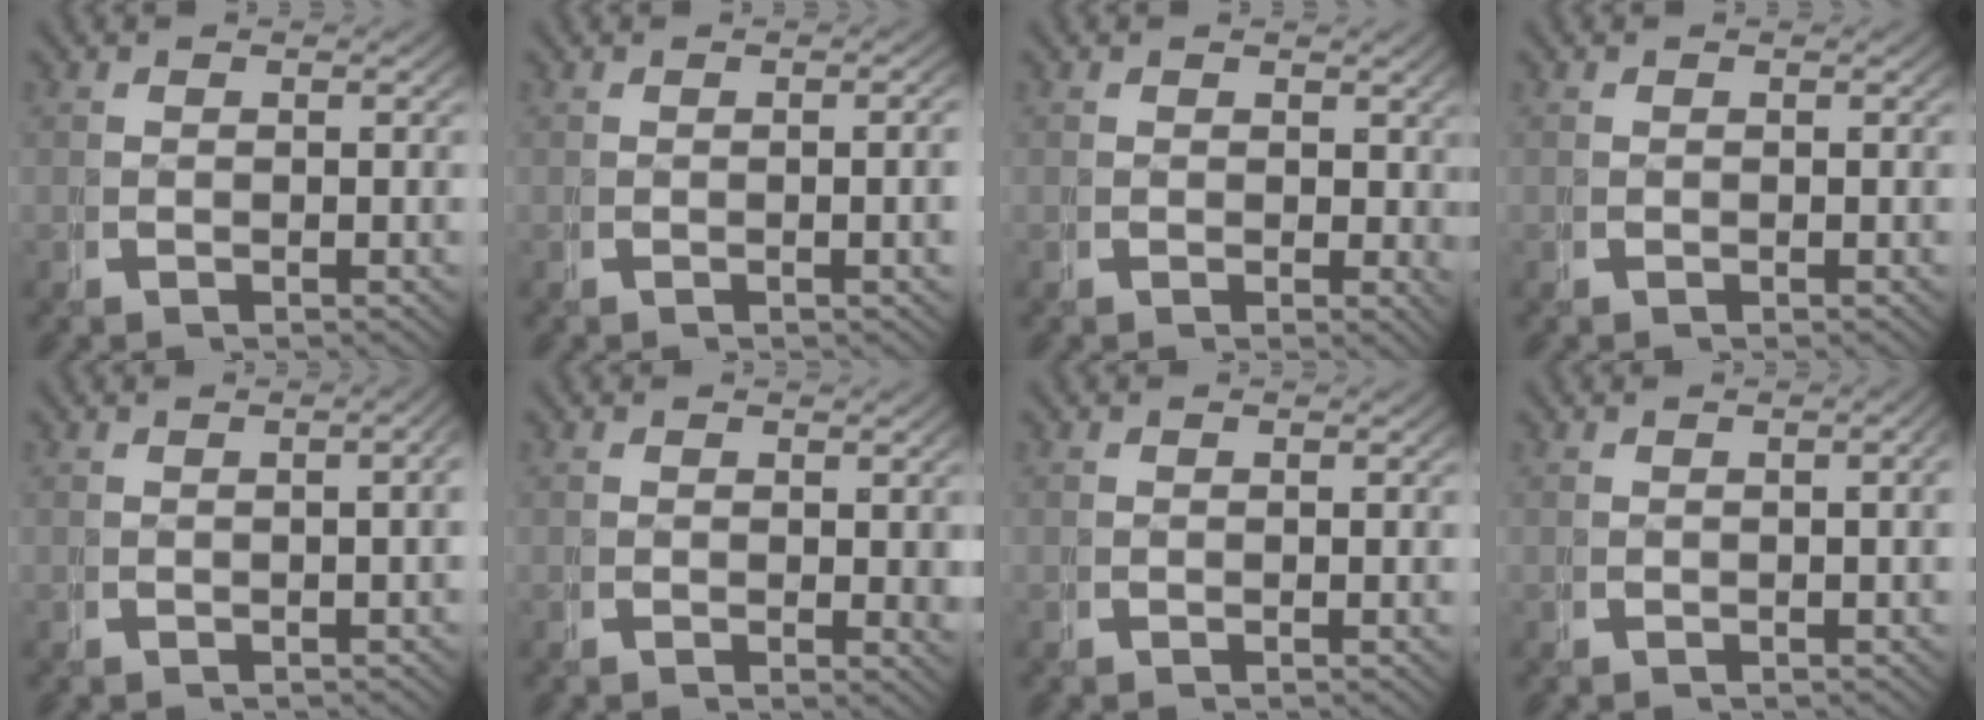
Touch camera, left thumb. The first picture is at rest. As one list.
[{"total": 1.8, "force": [-0.1, 0.3, 1.8], "torque": [-0.024, 0.003, -0.002]}, {"total": 1.6, "force": [0.7, 1.0, 1.0], "torque": [0.000, -0.006, 0.010]}, {"total": 0.0}, {"total": 2.0, "force": [-0.4, 0.5, 1.9], "torque": [-0.026, 0.007, -0.004]}, {"total": 1.2, "force": [0.6, 0.5, 0.9], "torque": [-0.008, -0.005, 0.009]}, {"total": 0.0}, {"total": 1.2, "force": [-0.1, 0.2, 1.2], "torque": [-0.019, 0.005, -0.001]}]